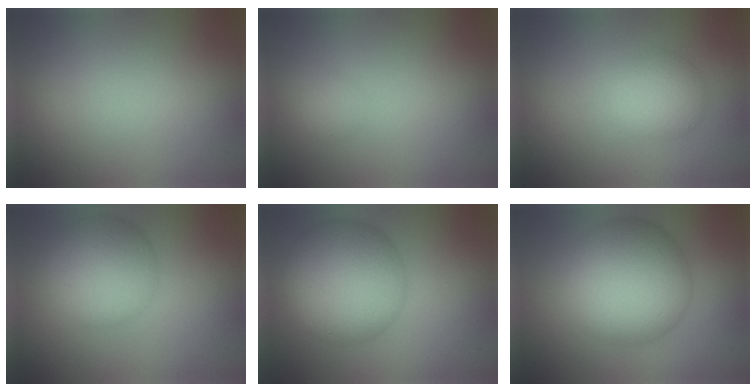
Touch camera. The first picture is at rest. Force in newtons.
{"total": 1.1, "press": 1.1, "slide": 0.1}
{"total": 2.9, "press": 2.9, "slide": 0.0}
{"total": 7.0, "press": 7.0, "slide": 0.3}
{"total": 10.5, "press": 10.5, "slide": 0.3}
{"total": 11.5, "press": 11.5, "slide": 0.3}